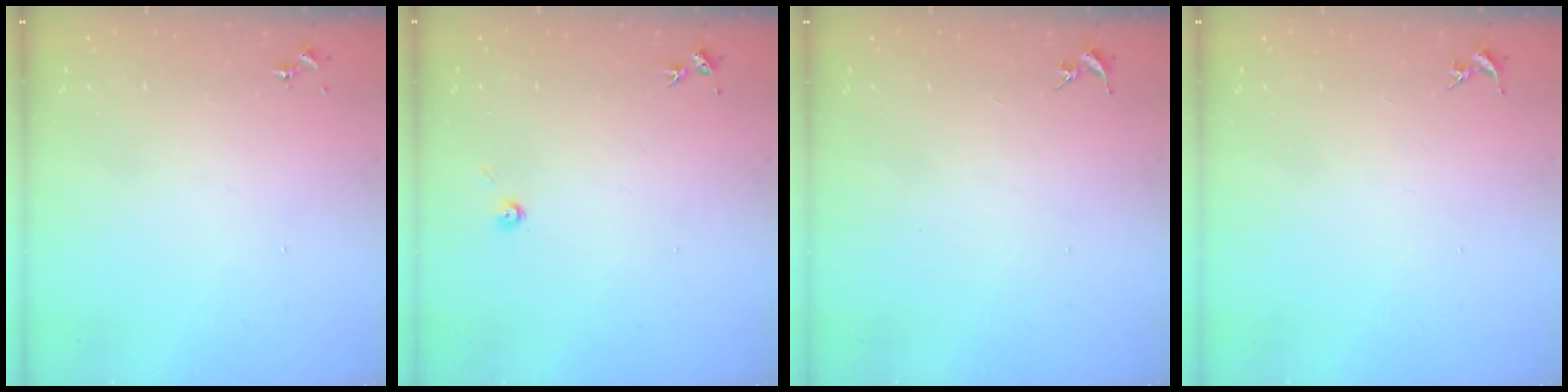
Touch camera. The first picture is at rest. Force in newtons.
{"total": 4.3, "press": 4.2, "slide": 0.6}
{"total": 0.0}
{"total": 0.0}